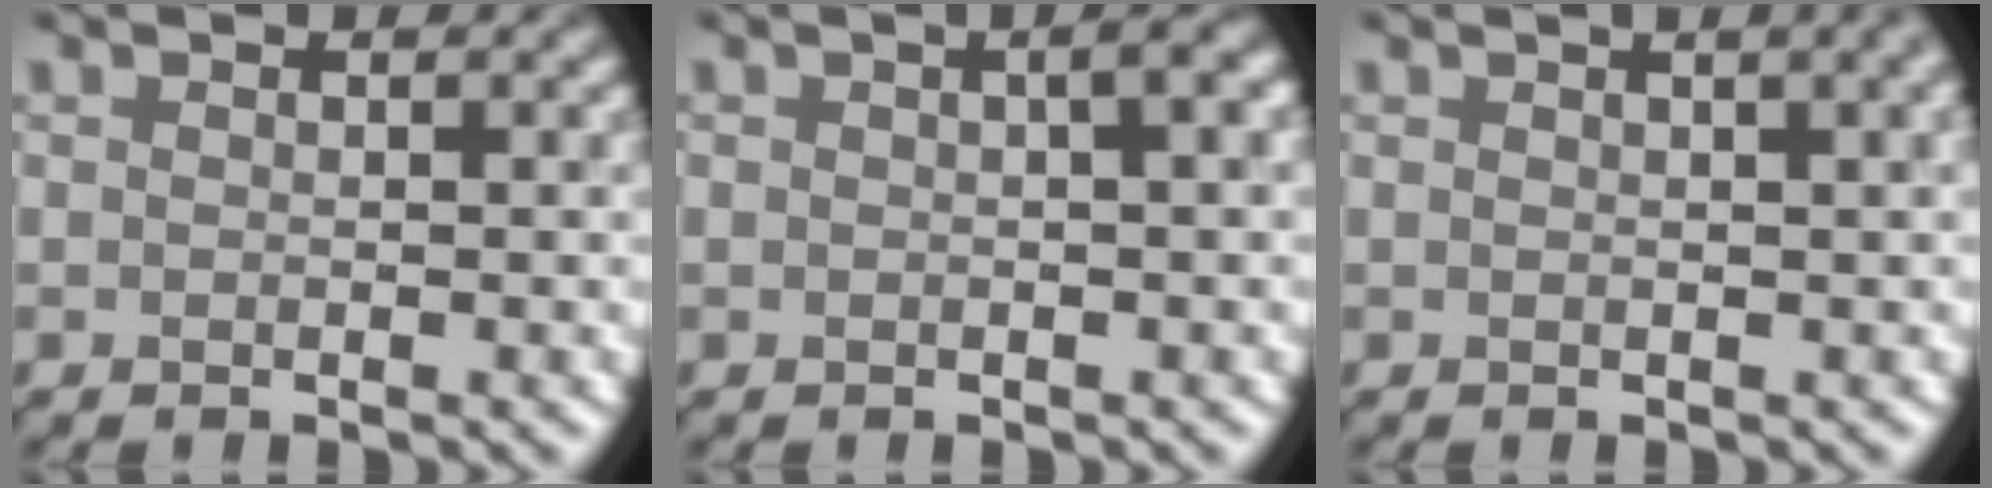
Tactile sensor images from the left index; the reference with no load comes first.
{"total": 2.5, "force": [0.6, 0.8, 2.3], "torque": [-0.028, 0.008, 0.004]}
{"total": 5.7, "force": [2.2, 2.7, 4.5], "torque": [-0.020, 0.034, -0.011]}